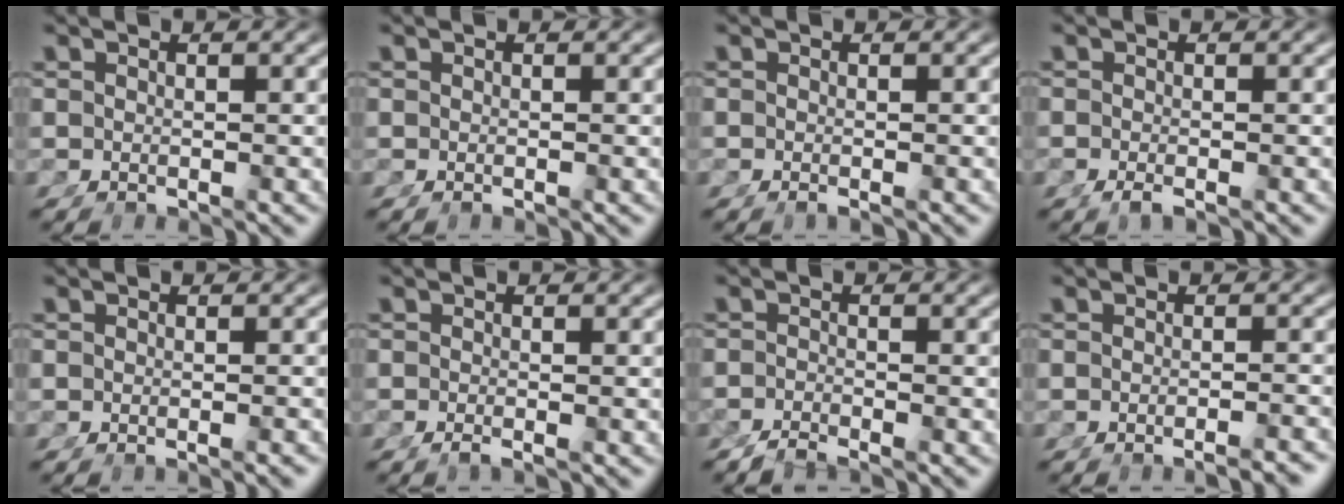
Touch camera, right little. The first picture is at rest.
{"total": 0.0}
{"total": 0.7, "force": [-0.6, 0.0, 0.4], "torque": [-0.004, -0.002, -0.009]}
{"total": 1.3, "force": [-1.0, 0.2, 0.7], "torque": [-0.012, -0.005, -0.016]}
{"total": 1.0, "force": [-0.8, 0.2, 0.6], "torque": [-0.008, 0.005, -0.016]}
{"total": 1.1, "force": [-1.0, -0.1, 0.5], "torque": [-0.004, -0.002, -0.018]}
{"total": 2.1, "force": [-2.1, 0.2, 0.2], "torque": [0.001, -0.010, -0.036]}
{"total": 2.1, "force": [-1.8, 0.2, 1.0], "torque": [-0.011, 0.004, -0.035]}